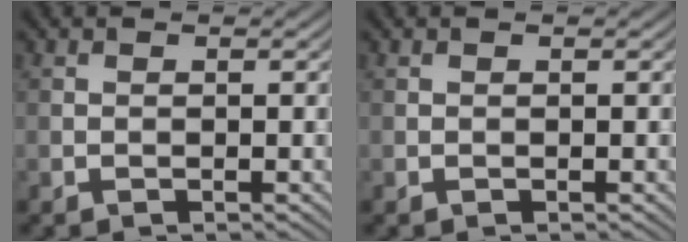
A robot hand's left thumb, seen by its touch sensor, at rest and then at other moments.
{"total": 0.0}